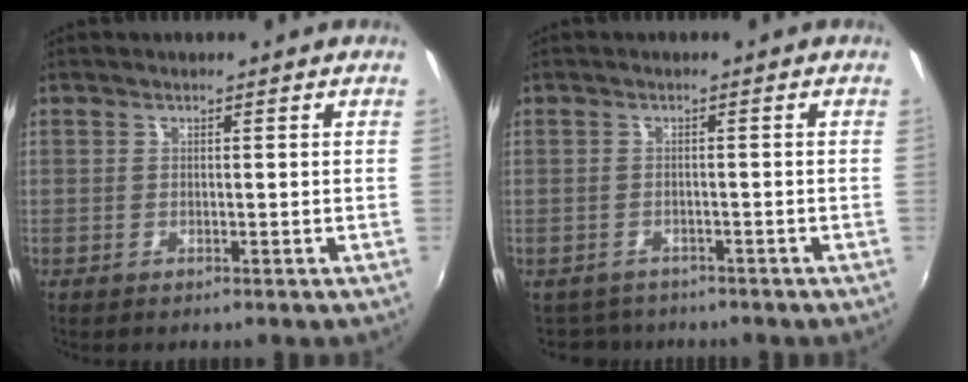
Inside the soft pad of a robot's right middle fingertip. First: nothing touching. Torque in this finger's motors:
{"motor_torque": [0.47, -0.28, -0.02, -0.01]}